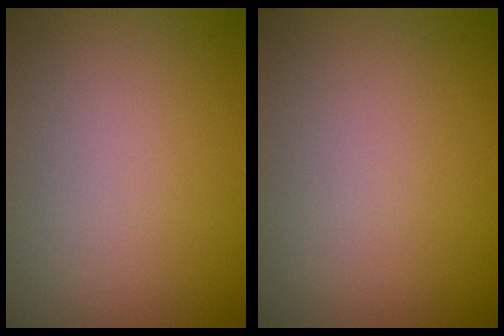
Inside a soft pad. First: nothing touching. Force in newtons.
{"total": 0.0}